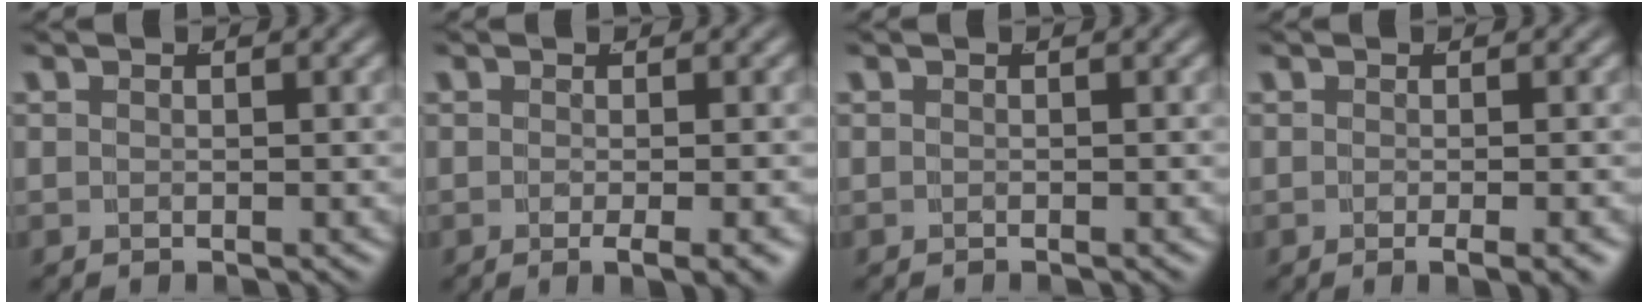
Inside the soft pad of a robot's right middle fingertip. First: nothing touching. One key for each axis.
{"total": 2.3, "fx": -1.2, "fy": -0.2, "fz": 2.0, "tx": -0.032, "ty": -0.008, "tz": -0.015}
{"total": 0.0}
{"total": 1.8, "fx": -1.0, "fy": -0.3, "fz": 1.4, "tx": -0.020, "ty": -0.001, "tz": -0.015}